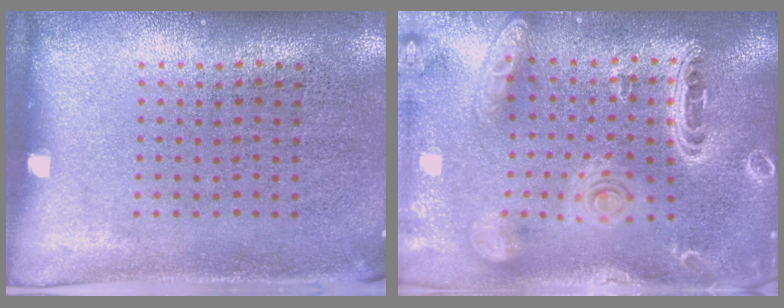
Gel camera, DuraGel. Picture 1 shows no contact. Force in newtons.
{"total": 3.4, "press": 2.7, "slide": 2.1}